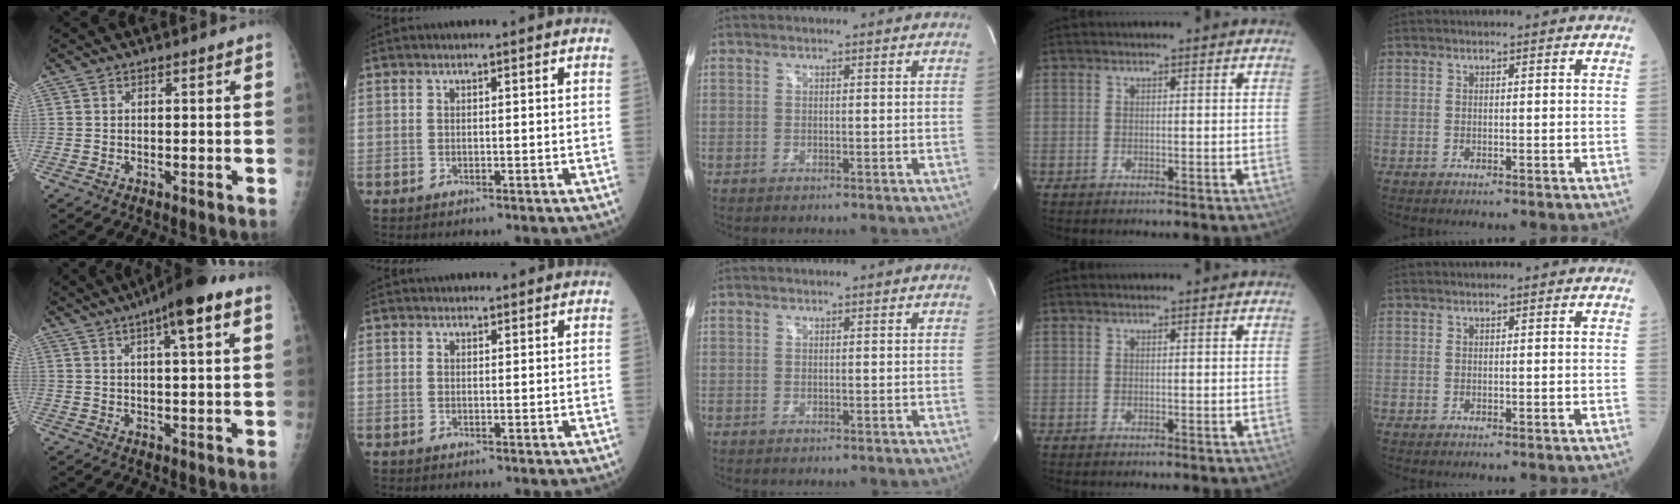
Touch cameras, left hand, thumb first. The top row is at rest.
{"thumb": {"total": 10.5, "force": [5.4, 1.9, 8.8], "torque": [-0.132, 0.005, 0.076]}, "index": {"total": 4.8, "force": [4.5, 1.1, 0.9], "torque": [-0.005, 0.031, 0.056]}}